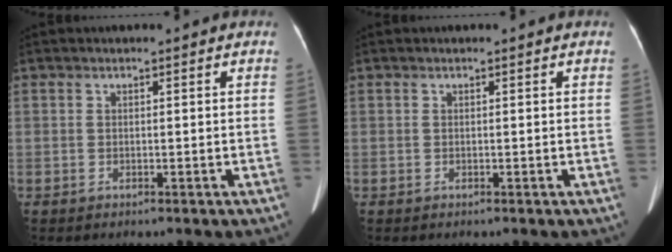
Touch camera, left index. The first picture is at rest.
{"total": 0.0}